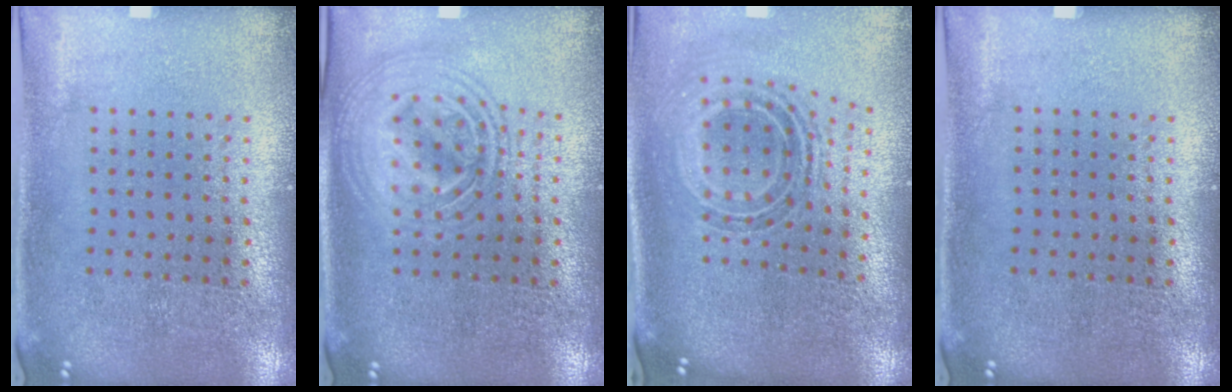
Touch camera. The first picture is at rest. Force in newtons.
{"total": 2.6, "press": 2.6, "slide": 0.3}
{"total": 0.9, "press": 0.8, "slide": 0.5}
{"total": 0.0}